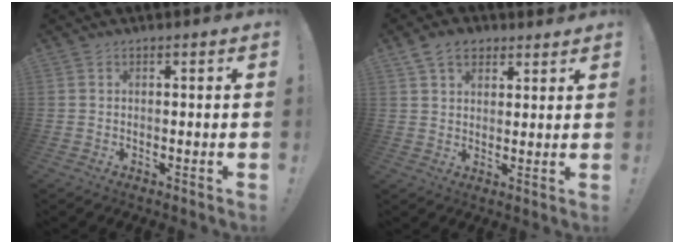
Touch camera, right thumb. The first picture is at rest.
{"total": 7.7, "force": [4.7, 5.0, 3.4], "torque": [-0.056, -0.013, 0.091]}